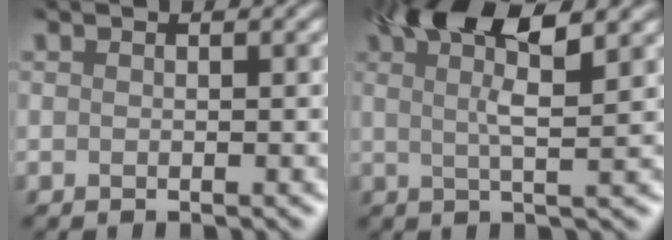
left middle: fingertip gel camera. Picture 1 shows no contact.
{"total": 5.3, "force": [3.1, 0.4, 4.3], "torque": [-0.074, 0.015, 0.067]}